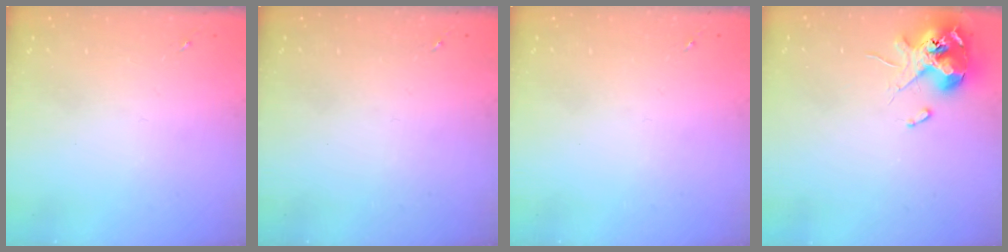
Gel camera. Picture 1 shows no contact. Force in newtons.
{"total": 0.0}
{"total": 0.0}
{"total": 12.1, "press": 11.9, "slide": 1.8}